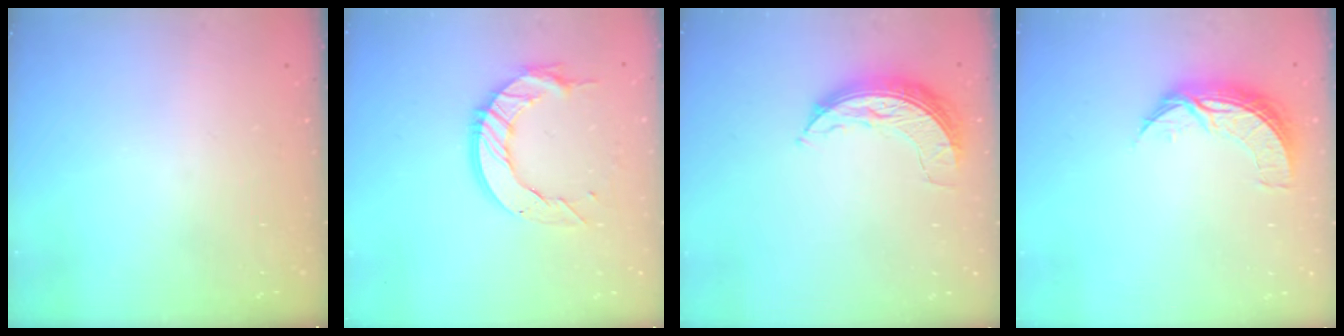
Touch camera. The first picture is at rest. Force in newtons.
{"total": 12.5, "press": 12.4, "slide": 0.9}
{"total": 7.7, "press": 7.7, "slide": 0.3}
{"total": 8.4, "press": 8.4, "slide": 0.2}